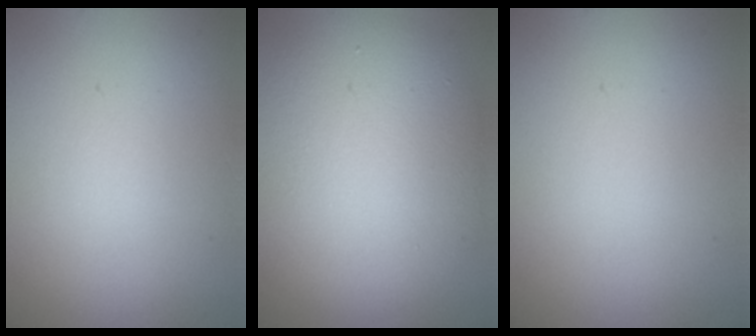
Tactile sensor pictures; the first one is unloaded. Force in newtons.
{"total": 10.6, "press": 10.6, "slide": 0.3}
{"total": 0.0}